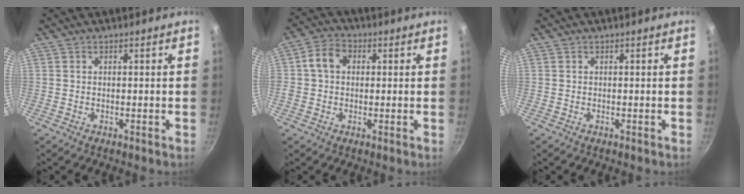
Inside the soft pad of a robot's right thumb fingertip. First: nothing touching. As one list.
[{"total": 5.9, "force": [1.0, 4.8, 3.3], "torque": [-0.043, 0.013, 0.001]}, {"total": 0.0}]